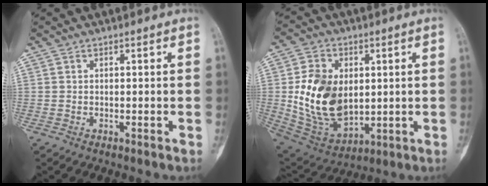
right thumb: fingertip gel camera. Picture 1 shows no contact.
{"total": 17.1, "force": [1.0, 11.6, 12.5], "torque": [-0.201, -0.012, 0.040]}